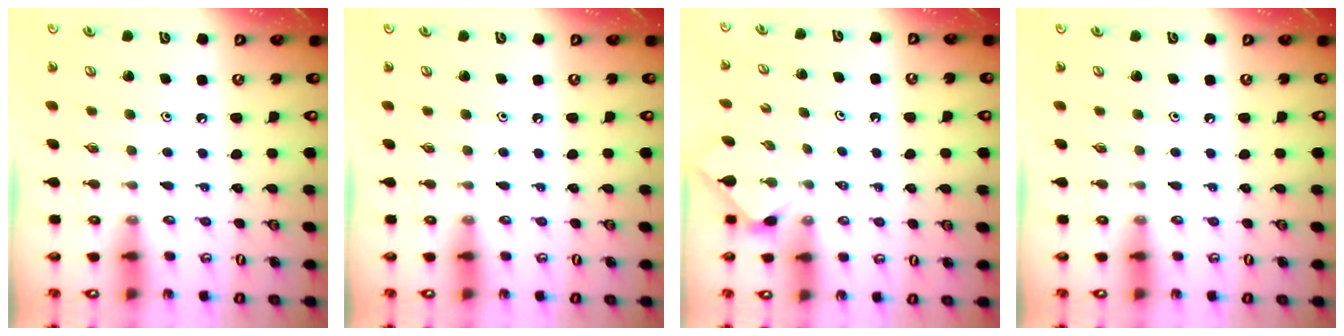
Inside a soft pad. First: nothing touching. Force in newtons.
{"total": 0.0}
{"total": 2.1, "press": 2.1, "slide": 0.4}
{"total": 0.0}